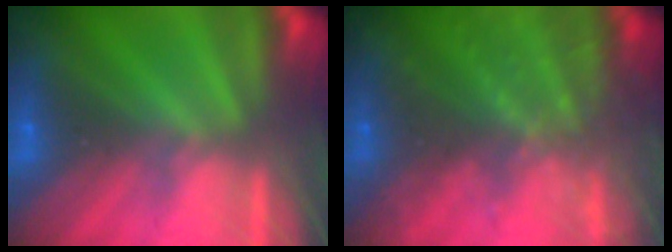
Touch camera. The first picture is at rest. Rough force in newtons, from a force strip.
{"total": 9.0}